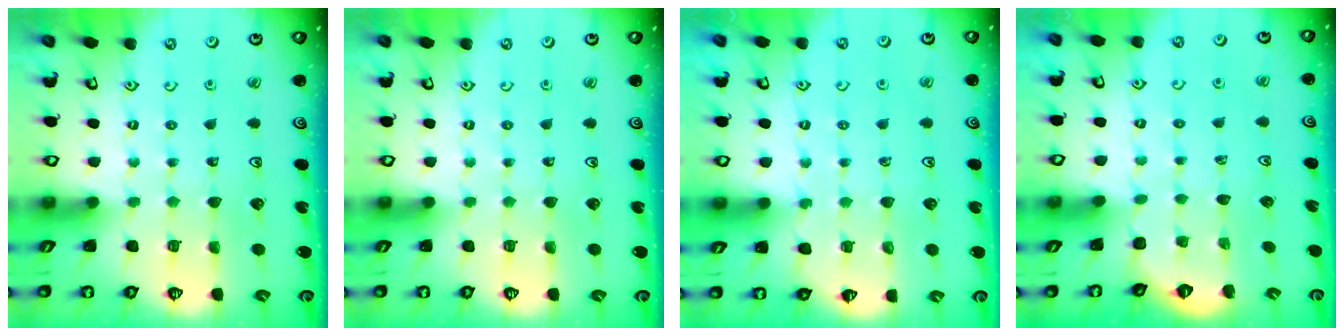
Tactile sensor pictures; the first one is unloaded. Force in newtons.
{"total": 0.0}
{"total": 6.0, "press": 5.9, "slide": 1.2}
{"total": 1.4, "press": 0.8, "slide": 1.2}